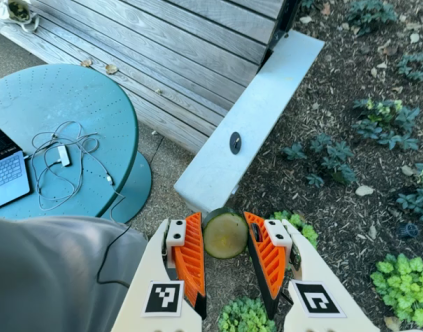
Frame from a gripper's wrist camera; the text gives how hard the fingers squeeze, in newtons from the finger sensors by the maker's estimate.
{"total": 9.7, "left": 9.6, "right": 9.7}